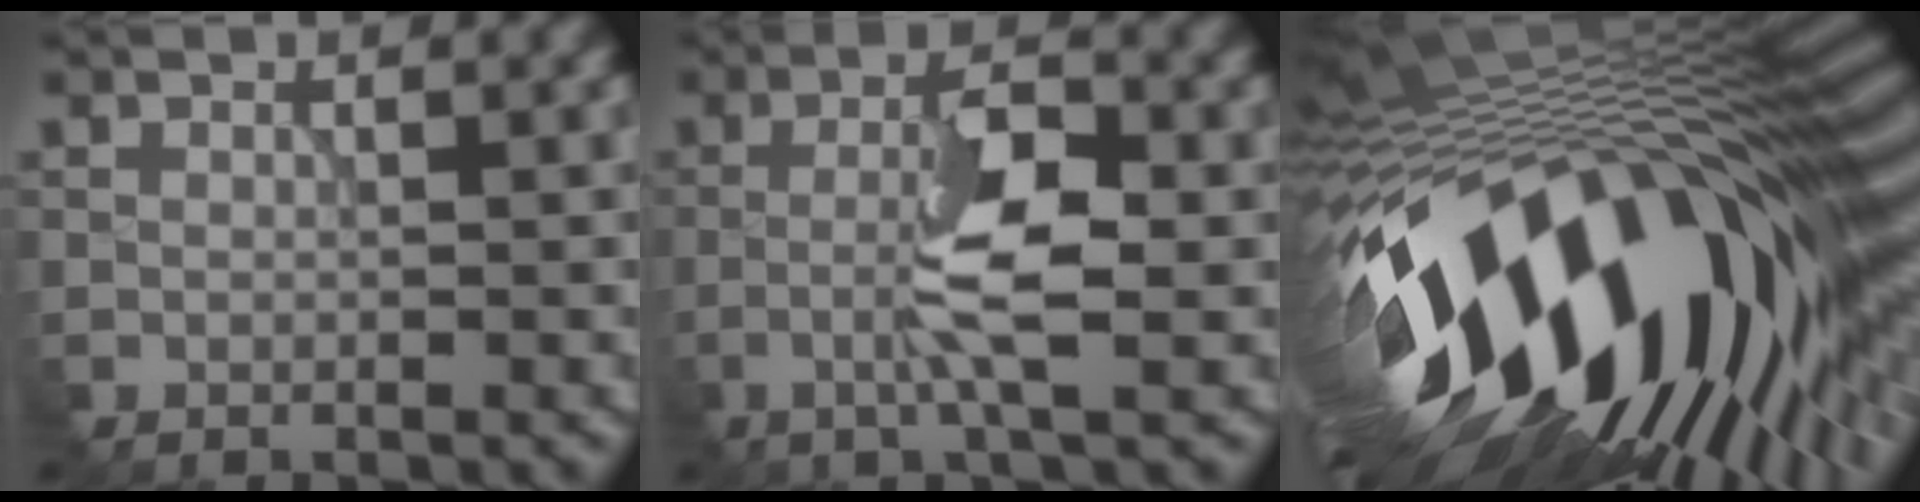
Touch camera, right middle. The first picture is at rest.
{"total": 5.3, "force": [-1.4, 1.0, 5.0], "torque": [-0.099, 0.011, -0.033]}
{"total": 19.6, "force": [-5.0, 9.6, 16.4], "torque": [-0.295, -0.047, -0.079]}